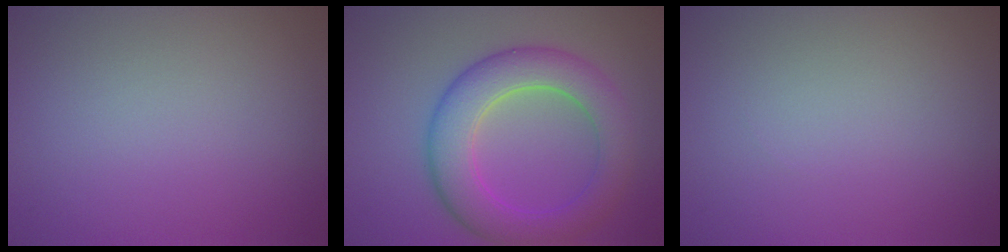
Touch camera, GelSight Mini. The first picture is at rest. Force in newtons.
{"total": 6.5, "press": 6.5, "slide": 0.1}
{"total": 0.0}